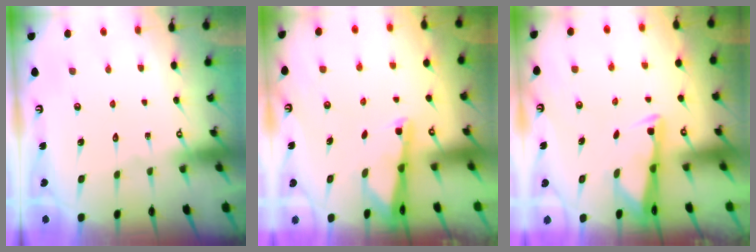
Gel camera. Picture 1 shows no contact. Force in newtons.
{"total": 3.1, "press": 3.1, "slide": 0.6}
{"total": 2.8, "press": 2.7, "slide": 0.4}